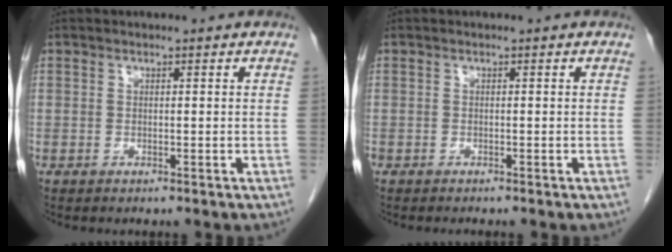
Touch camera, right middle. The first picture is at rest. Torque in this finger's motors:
{"motor_torque": [0.14, -0.08, 0.00, 0.01]}